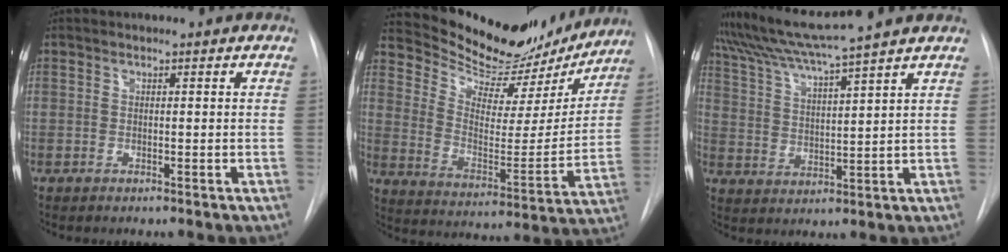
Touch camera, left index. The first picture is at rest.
{"total": 21.8, "force": [20.1, 5.7, 6.0], "torque": [-0.090, -0.026, 0.287]}
{"total": 10.4, "force": [9.4, -1.6, 4.3], "torque": [-0.082, 0.017, 0.168]}